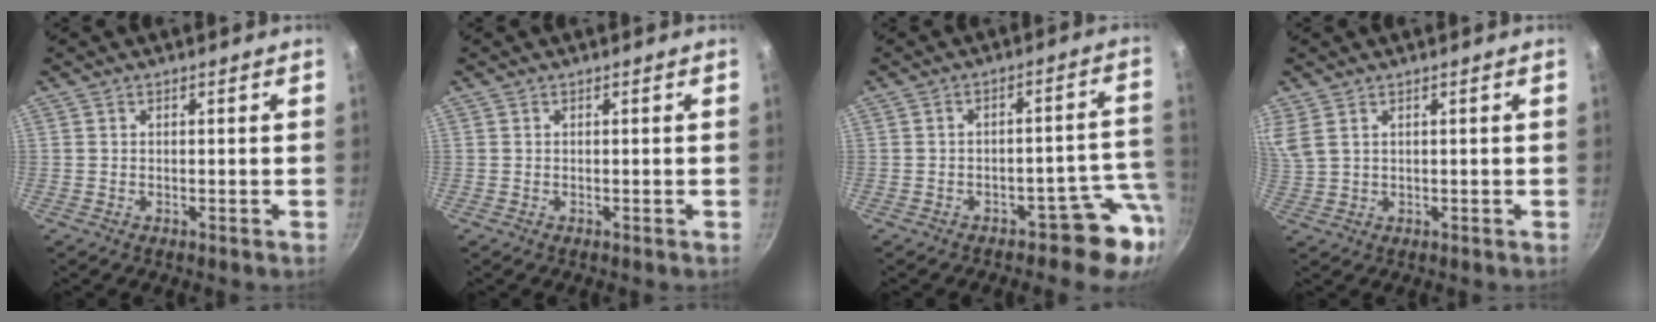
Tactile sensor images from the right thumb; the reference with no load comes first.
{"total": 0.0}
{"total": 7.1, "force": [-4.2, 4.0, 4.1], "torque": [0.022, 0.053, -0.057]}
{"total": 4.4, "force": [2.6, 2.1, 2.9], "torque": [-0.064, 0.002, 0.061]}